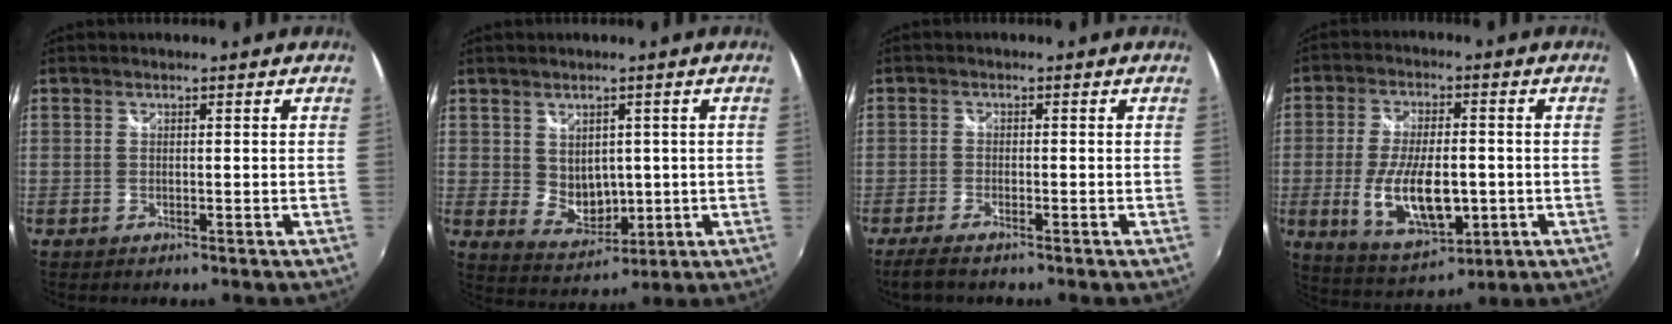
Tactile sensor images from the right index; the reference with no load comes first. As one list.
[{"total": 6.0, "force": [1.1, 5.0, 3.1], "torque": [-0.052, -0.006, 0.039]}, {"total": 4.4, "force": [-3.4, 1.1, 2.5], "torque": [-0.065, -0.013, -0.067]}, {"total": 13.9, "force": [-2.7, 6.3, 12.1], "torque": [-0.235, -0.020, -0.033]}]